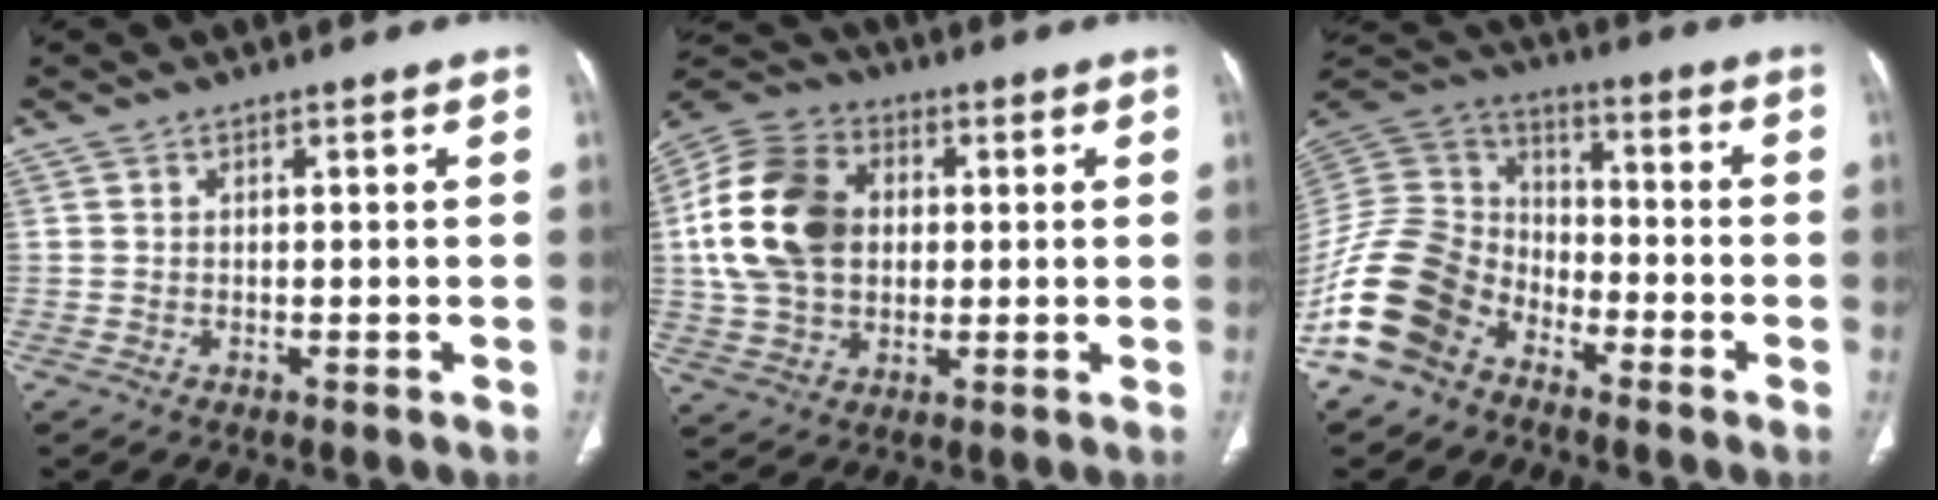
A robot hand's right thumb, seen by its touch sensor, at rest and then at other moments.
{"total": 18.2, "force": [2.1, 13.3, 12.3], "torque": [-0.222, 0.019, 0.034]}
{"total": 16.0, "force": [-9.3, 10.8, 7.3], "torque": [-0.138, 0.069, -0.190]}